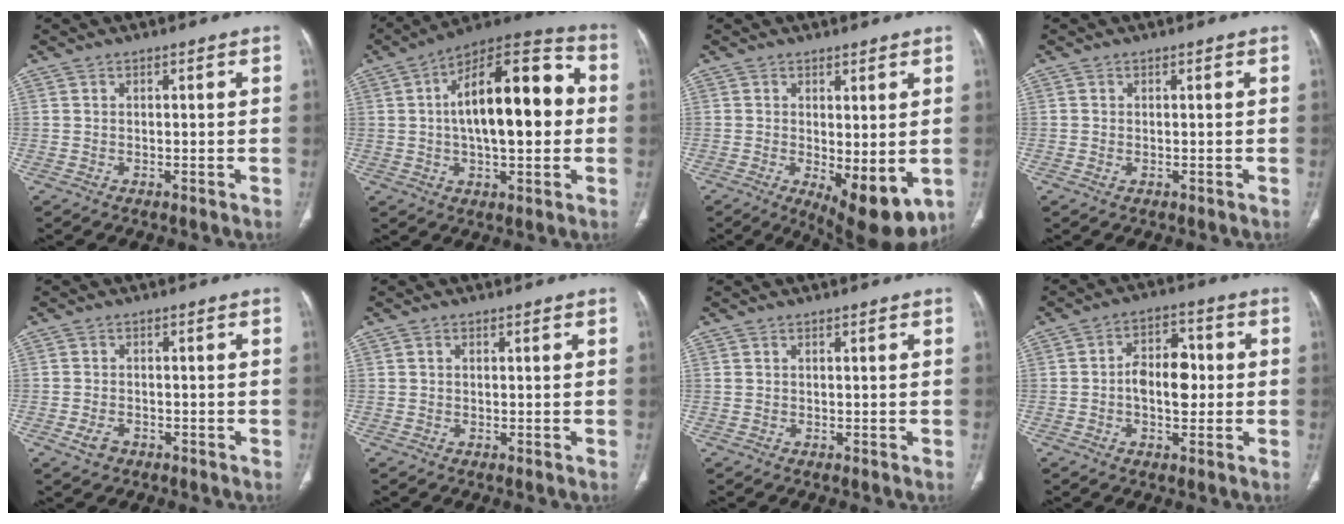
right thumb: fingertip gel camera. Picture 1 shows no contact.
{"total": 21.0, "force": [1.6, 9.0, 18.9], "torque": [-0.276, 0.034, 0.017]}
{"total": 10.2, "force": [-2.0, 4.0, 9.1], "torque": [-0.124, -0.026, -0.016]}
{"total": 0.6, "force": [-0.1, 0.4, 0.4], "torque": [-0.012, 0.001, 0.000]}
{"total": 2.8, "force": [-1.4, 2.0, 1.4], "torque": [-0.026, 0.006, -0.019]}
{"total": 0.6, "force": [0.1, 0.5, 0.4], "torque": [-0.007, 0.003, 0.003]}
{"total": 0.0}
{"total": 8.3, "force": [-0.4, 5.0, 6.7], "torque": [-0.086, 0.019, -0.013]}